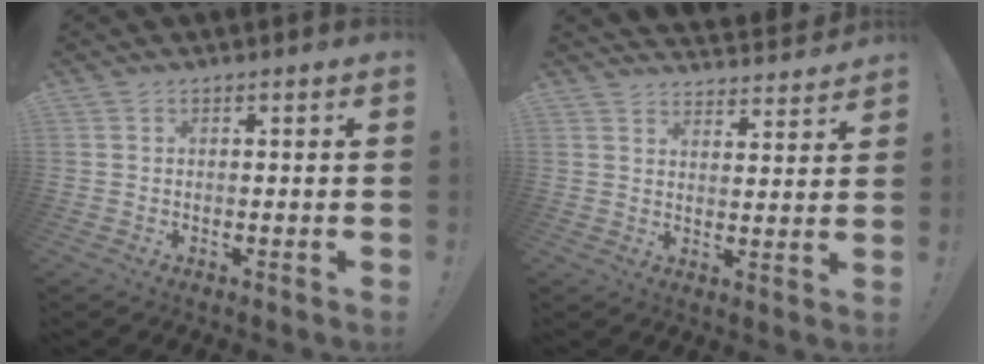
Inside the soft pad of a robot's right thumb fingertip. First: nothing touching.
{"total": 4.3, "force": [3.9, 1.3, 1.1], "torque": [-0.006, -0.039, 0.067]}